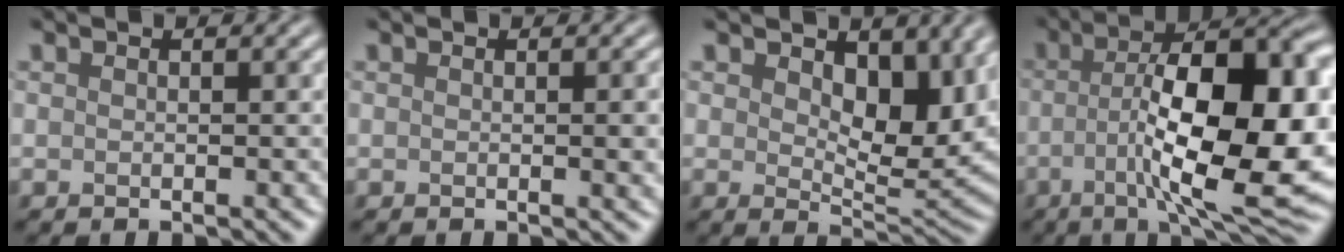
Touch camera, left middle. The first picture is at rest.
{"total": 1.3, "force": [0.0, 0.2, 1.2], "torque": [-0.015, 0.000, -0.001]}
{"total": 6.2, "force": [2.2, 3.5, 4.6], "torque": [-0.073, -0.015, 0.033]}
{"total": 14.7, "force": [-2.0, 4.9, 13.8], "torque": [-0.193, 0.004, -0.037]}